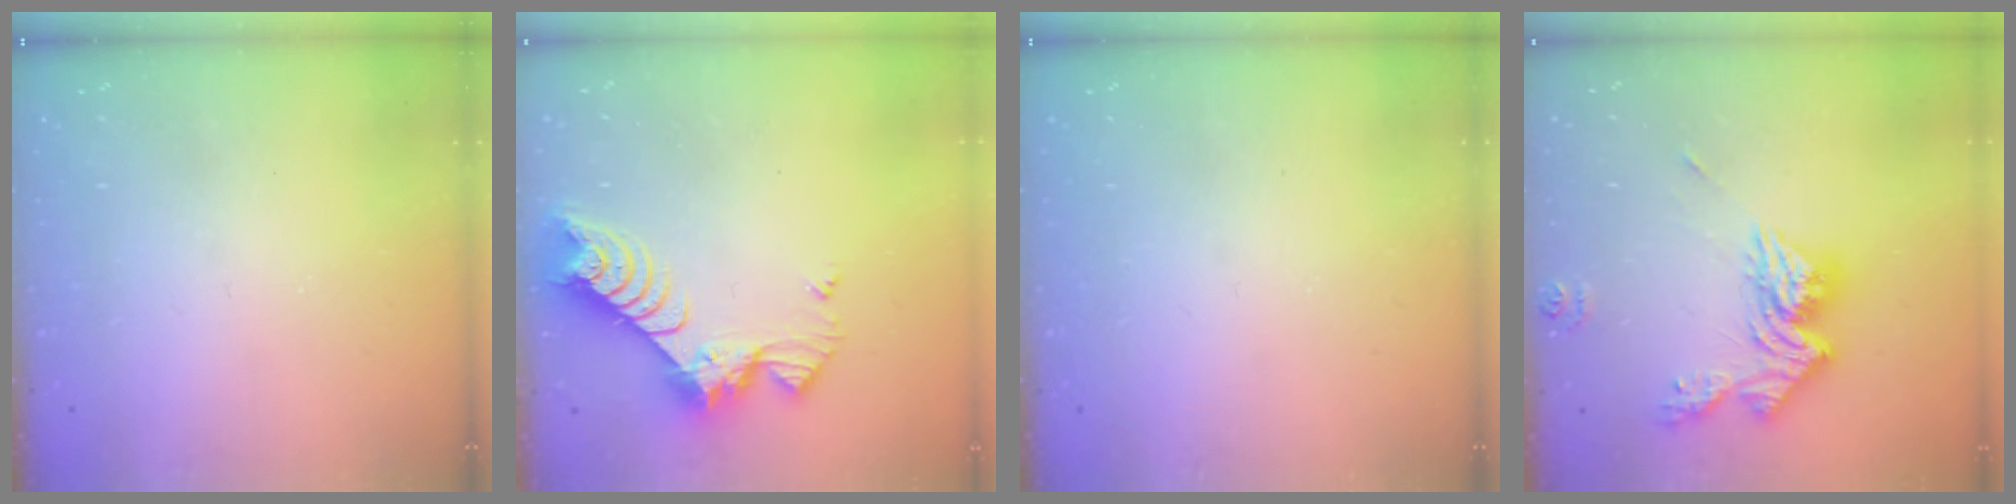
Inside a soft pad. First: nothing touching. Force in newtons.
{"total": 8.7, "press": 8.7, "slide": 0.9}
{"total": 0.0}
{"total": 14.4, "press": 14.4, "slide": 1.5}